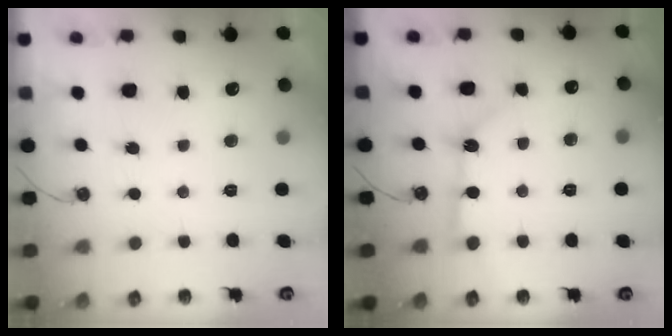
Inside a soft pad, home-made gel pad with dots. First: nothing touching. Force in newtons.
{"total": 10.4, "press": 10.3, "slide": 1.4}